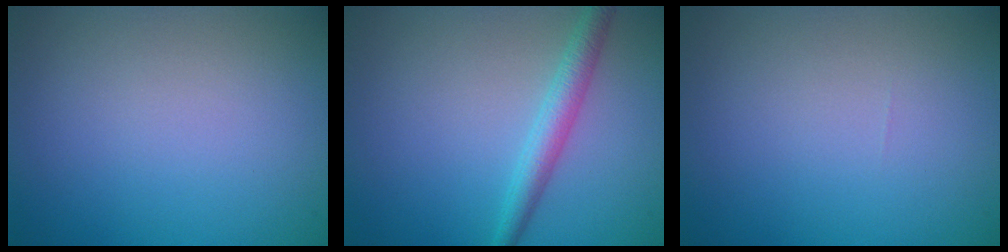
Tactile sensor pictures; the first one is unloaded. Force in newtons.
{"total": 2.5, "press": 2.5, "slide": 0.0}
{"total": 0.0}